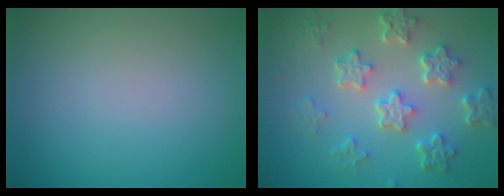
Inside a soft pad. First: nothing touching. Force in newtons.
{"total": 5.8, "press": 4.4, "slide": 3.8}